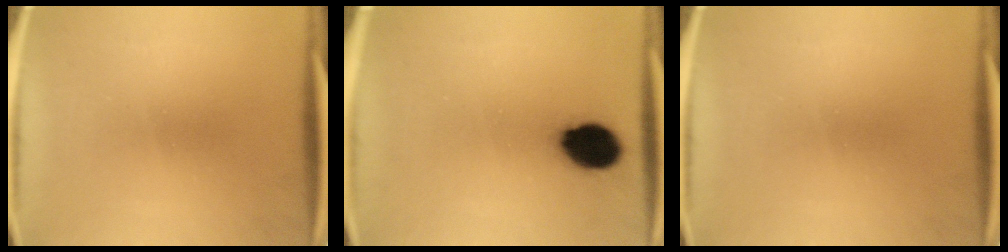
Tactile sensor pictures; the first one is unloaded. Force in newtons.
{"total": 10.4}
{"total": 0.0}